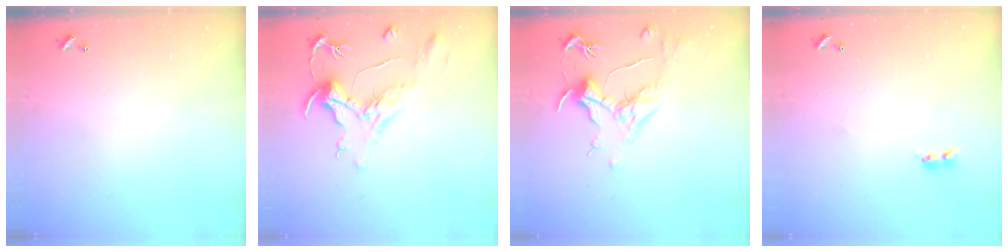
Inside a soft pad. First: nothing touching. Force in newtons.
{"total": 2.2, "press": 1.7, "slide": 1.3}
{"total": 1.6, "press": 1.3, "slide": 0.9}
{"total": 2.2, "press": 2.1, "slide": 0.6}